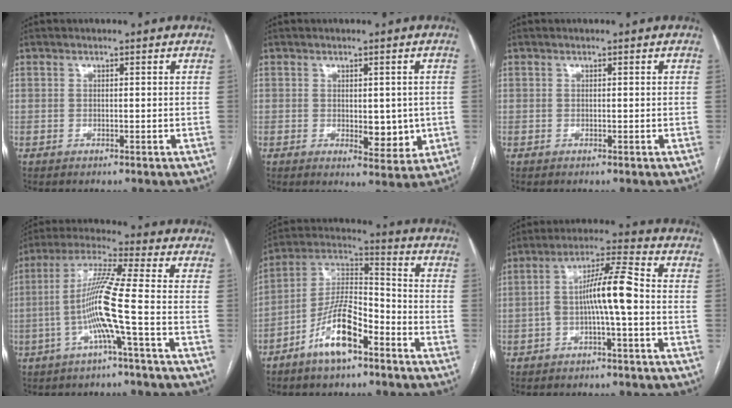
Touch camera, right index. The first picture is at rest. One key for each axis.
{"total": 5.5, "fx": -0.5, "fy": 2.7, "fz": 4.7, "tx": -0.057, "ty": -0.007, "tz": 0.003}
{"total": 0.0}
{"total": 10.4, "fx": -2.9, "fy": -1.4, "fz": 9.9, "tx": -0.201, "ty": 0.007, "tz": -0.061}
{"total": 12.4, "fx": -7.0, "fy": 3.8, "fz": 9.4, "tx": -0.193, "ty": 0.010, "tz": -0.129}
{"total": 8.7, "fx": -1.5, "fy": 0.6, "fz": 8.5, "tx": -0.155, "ty": 0.028, "tz": -0.029}